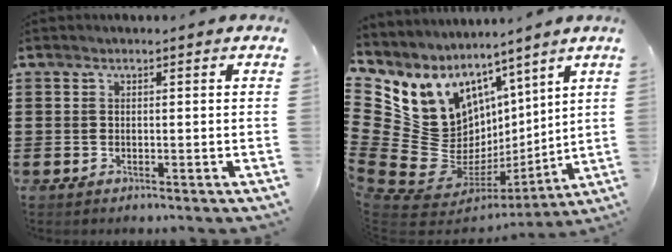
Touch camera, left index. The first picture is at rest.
{"total": 14.1, "force": [2.4, 12.8, 5.4], "torque": [-0.144, -0.058, 0.065]}